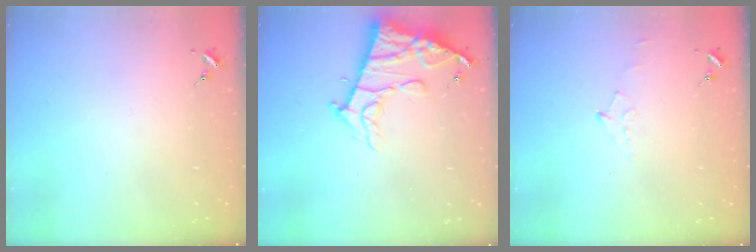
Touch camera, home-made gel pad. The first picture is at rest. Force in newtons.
{"total": 14.9, "press": 14.8, "slide": 1.4}
{"total": 5.2, "press": 5.2, "slide": 0.6}